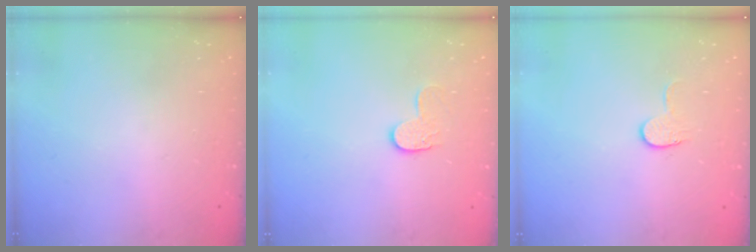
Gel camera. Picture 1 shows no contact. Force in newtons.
{"total": 7.3, "press": 7.3, "slide": 0.2}
{"total": 5.4, "press": 5.4, "slide": 0.5}